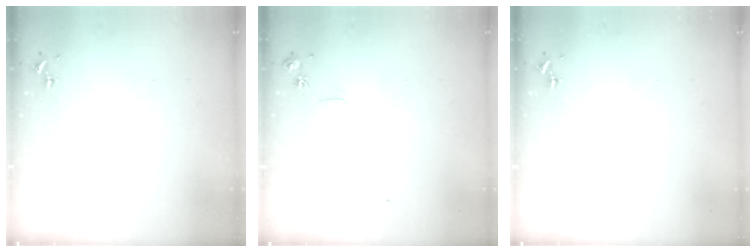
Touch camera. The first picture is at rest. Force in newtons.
{"total": 6.2, "press": 6.2, "slide": 0.8}
{"total": 0.0}